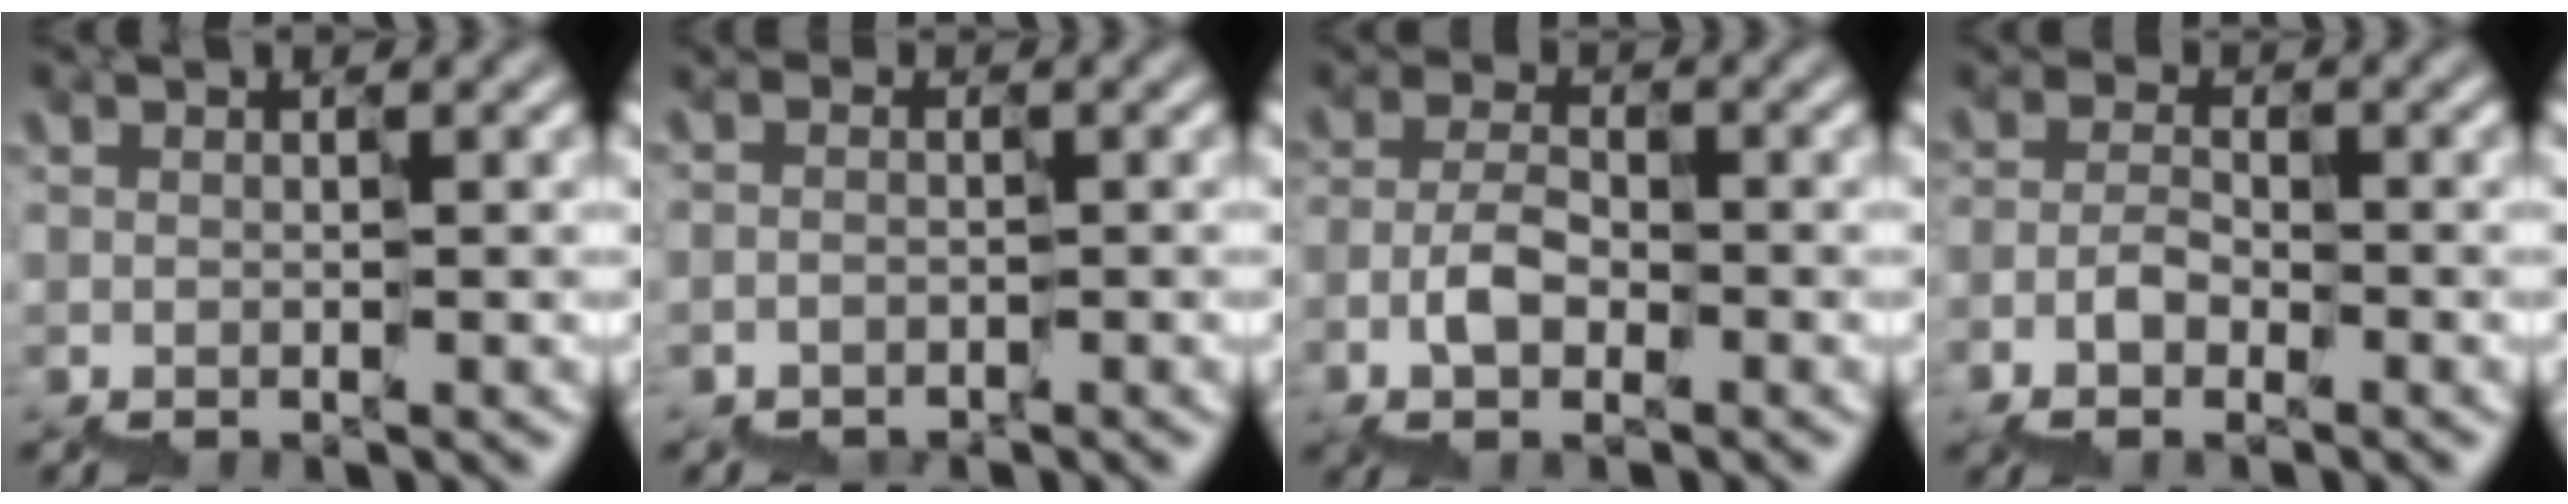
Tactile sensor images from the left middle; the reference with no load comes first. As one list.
[{"total": 2.0, "force": [-1.8, 0.3, -0.8], "torque": [0.003, 0.000, -0.026]}, {"total": 2.4, "force": [-1.5, 1.5, 1.2], "torque": [-0.025, 0.014, -0.025]}, {"total": 1.7, "force": [-1.4, 0.9, 0.4], "torque": [-0.013, 0.009, -0.024]}]